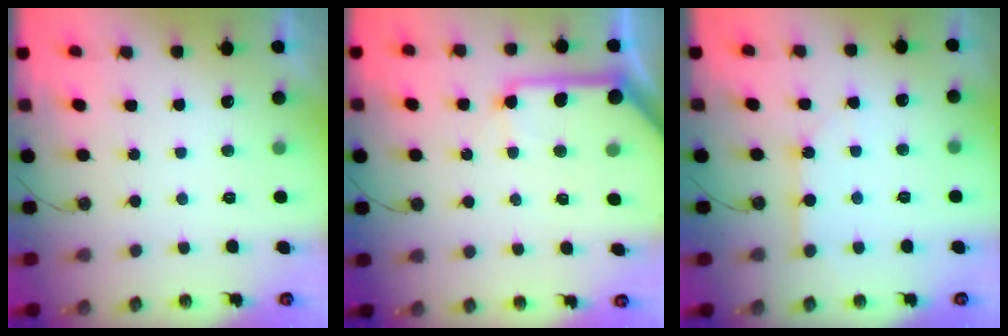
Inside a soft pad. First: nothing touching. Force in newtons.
{"total": 11.3, "press": 11.3, "slide": 0.8}
{"total": 4.3, "press": 4.3, "slide": 0.3}